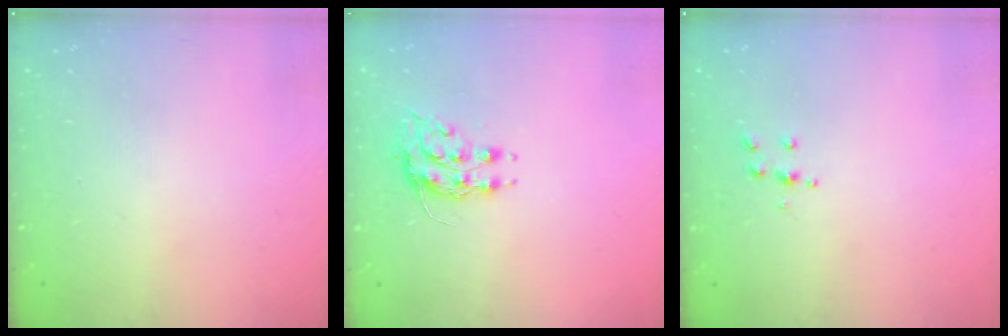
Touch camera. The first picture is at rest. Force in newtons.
{"total": 8.1, "press": 8.1, "slide": 0.7}
{"total": 4.3, "press": 4.3, "slide": 0.4}